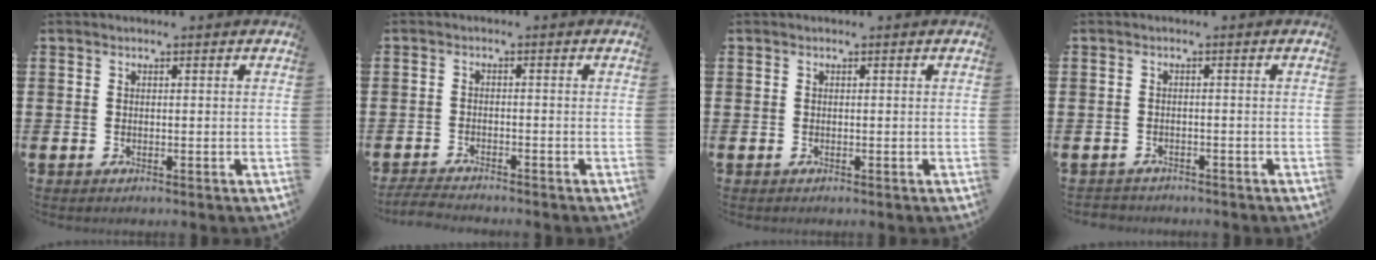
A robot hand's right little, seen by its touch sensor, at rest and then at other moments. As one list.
[{"total": 2.2, "force": [-2.2, 0.0, 0.3], "torque": [-0.006, 0.005, -0.045]}, {"total": 0.0}, {"total": 1.0, "force": [-0.9, 0.2, -0.2], "torque": [0.000, 0.002, -0.021]}]